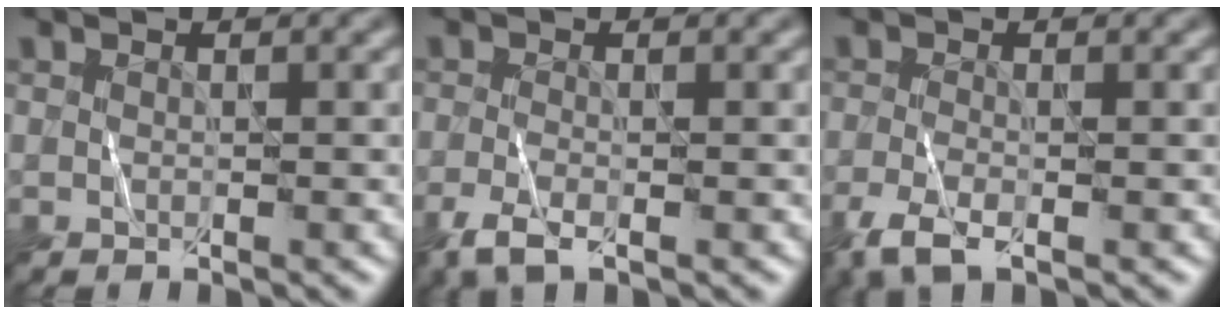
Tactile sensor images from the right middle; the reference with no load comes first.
{"total": 2.8, "force": [-1.7, 0.9, 2.1], "torque": [-0.051, -0.005, -0.041]}
{"total": 3.3, "force": [-2.0, 1.0, 2.4], "torque": [-0.056, -0.007, -0.047]}